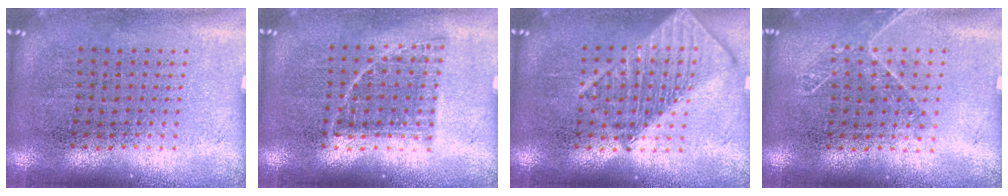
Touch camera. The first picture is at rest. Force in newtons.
{"total": 1.0, "press": 0.8, "slide": 0.6}
{"total": 3.0, "press": 2.9, "slide": 0.5}
{"total": 1.1, "press": 0.9, "slide": 0.5}